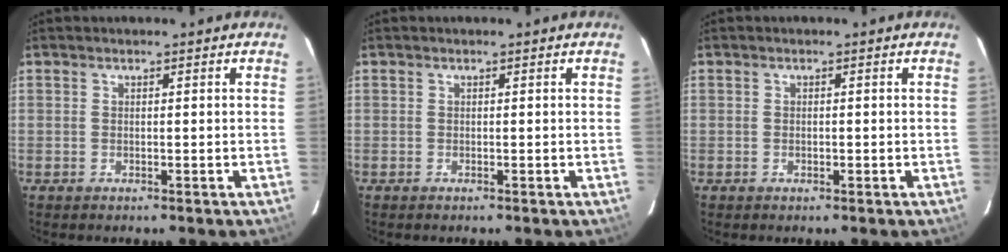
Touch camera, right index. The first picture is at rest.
{"total": 0.0}
{"total": 0.5, "force": [-0.2, 0.4, 0.2], "torque": [-0.003, 0.001, -0.002]}